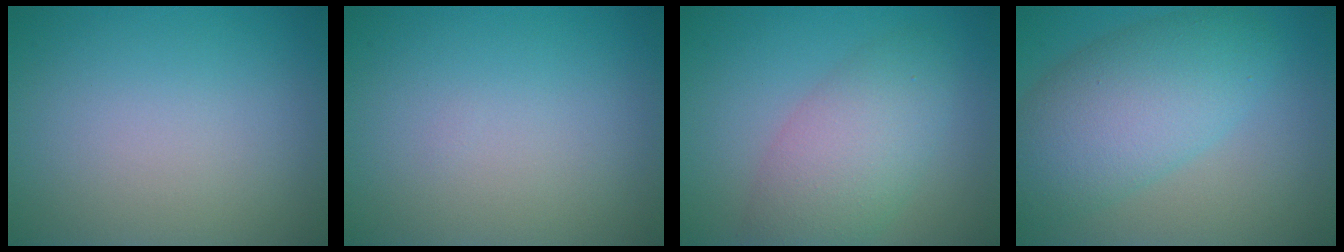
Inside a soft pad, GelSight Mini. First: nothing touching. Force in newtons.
{"total": 0.0}
{"total": 5.3, "press": 5.3, "slide": 0.3}
{"total": 7.5, "press": 7.5, "slide": 0.3}